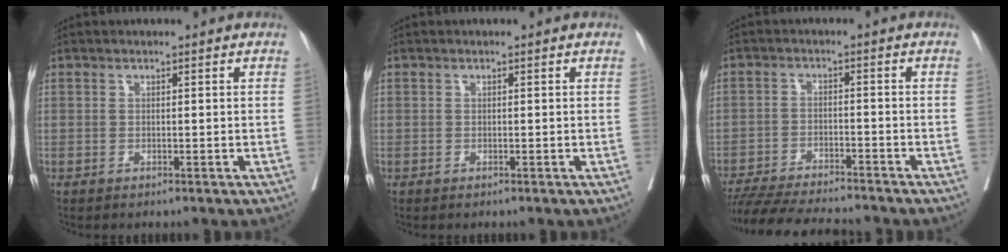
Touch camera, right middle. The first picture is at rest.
{"total": 0.0}
{"total": 13.5, "force": [-12.4, 1.3, 5.3], "torque": [-0.083, -0.016, -0.189]}